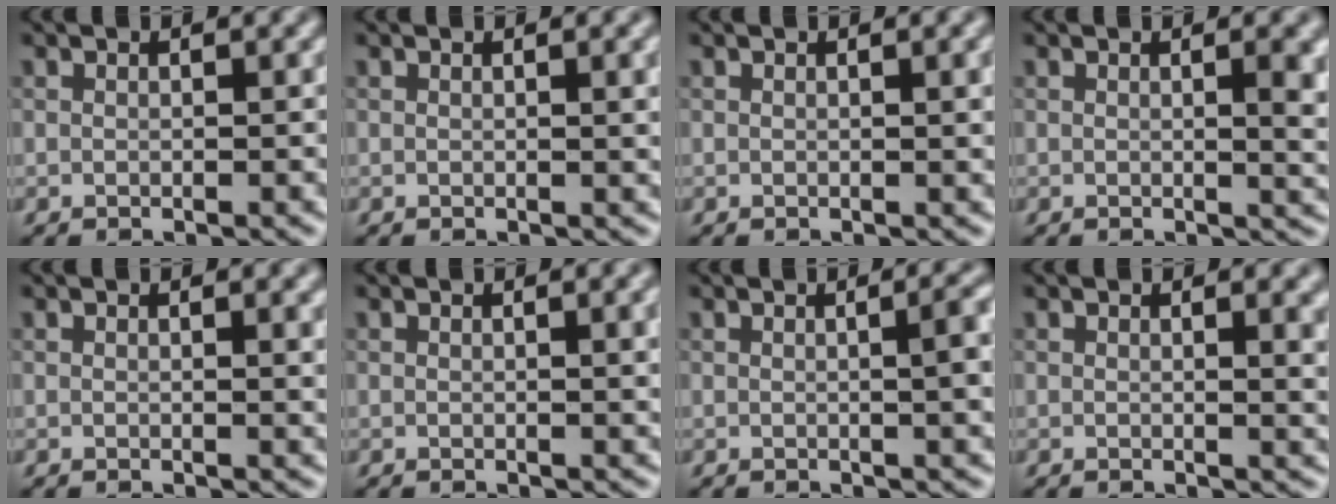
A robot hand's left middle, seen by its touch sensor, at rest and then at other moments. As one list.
[{"total": 2.3, "force": [0.5, 0.7, 2.1], "torque": [-0.021, 0.003, 0.005]}, {"total": 2.2, "force": [0.5, 0.7, 2.0], "torque": [-0.021, 0.004, 0.005]}, {"total": 3.5, "force": [0.4, 1.0, 3.4], "torque": [-0.036, 0.001, 0.003]}, {"total": 1.6, "force": [0.5, 0.5, 1.4], "torque": [-0.013, 0.002, 0.004]}, {"total": 2.6, "force": [0.6, 0.8, 2.4], "torque": [-0.025, 0.004, 0.005]}, {"total": 4.7, "force": [0.3, 1.6, 4.4], "torque": [-0.044, 0.012, 0.002]}, {"total": 2.8, "force": [0.8, 1.0, 2.5], "torque": [-0.019, 0.000, 0.008]}]